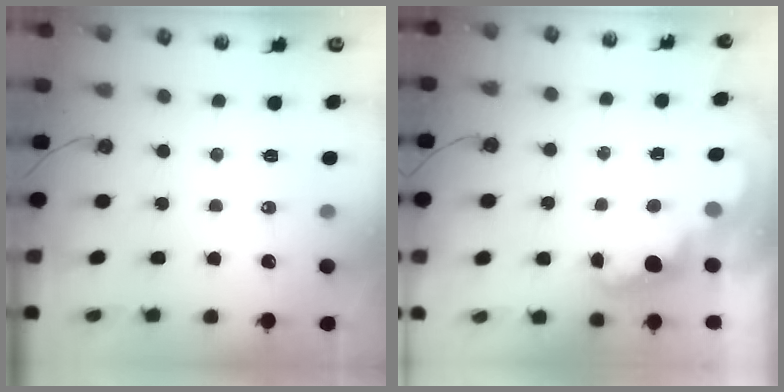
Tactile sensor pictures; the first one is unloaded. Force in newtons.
{"total": 2.4, "press": 2.4, "slide": 0.5}